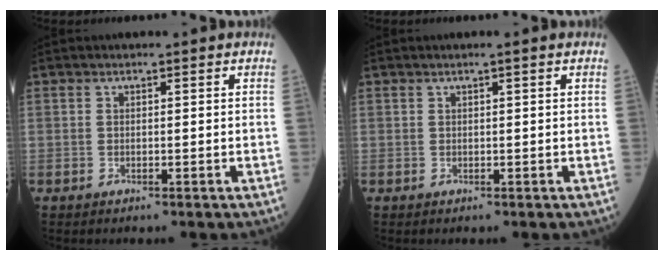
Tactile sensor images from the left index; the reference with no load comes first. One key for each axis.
{"total": 0.5, "fx": 0.2, "fy": -0.2, "fz": 0.4, "tx": -0.015, "ty": -0.005, "tz": 0.008}